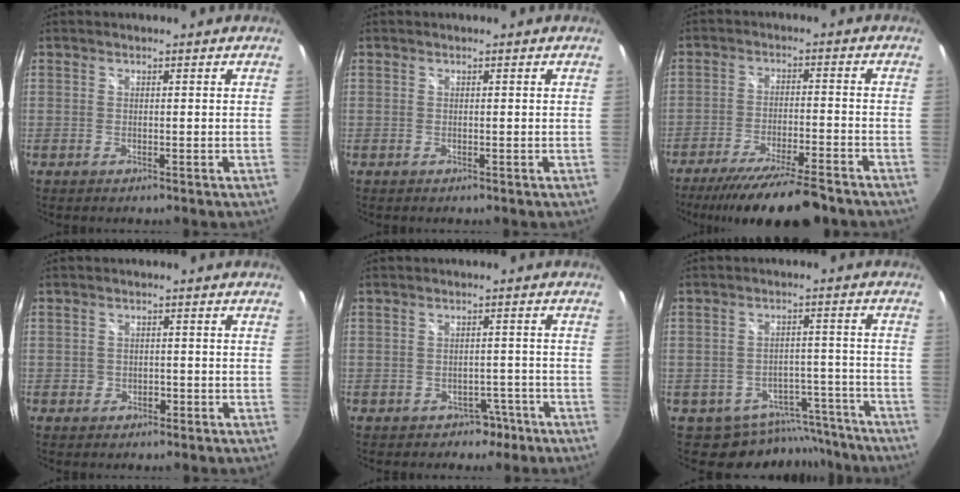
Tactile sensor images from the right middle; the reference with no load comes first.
{"total": 0.0}
{"total": 15.4, "force": [-12.9, 2.0, 8.1], "torque": [-0.158, -0.029, -0.202]}
{"total": 2.0, "force": [-0.8, 1.8, 0.4], "torque": [-0.007, 0.000, -0.011]}
{"total": 3.3, "force": [-2.0, 2.5, 0.9], "torque": [-0.018, 0.007, -0.020]}
{"total": 10.3, "force": [-8.8, 5.2, 1.1], "torque": [-0.013, 0.032, -0.104]}